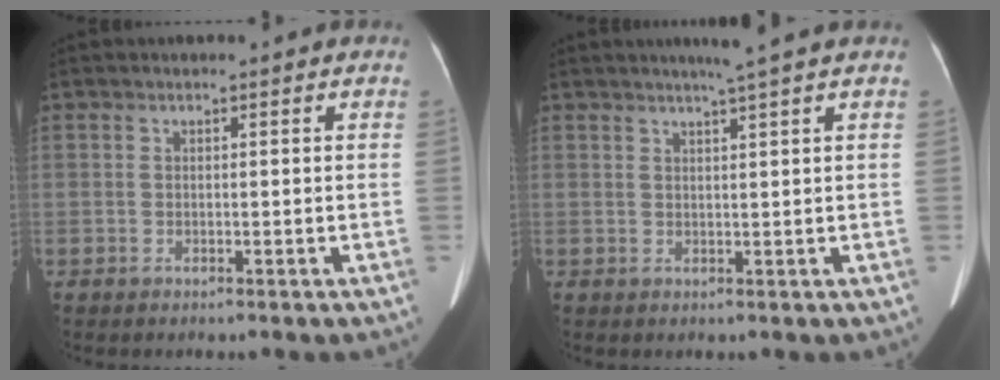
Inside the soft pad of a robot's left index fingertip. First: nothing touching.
{"total": 3.2, "force": [2.5, -1.0, 1.8], "torque": [-0.026, -0.001, 0.040]}